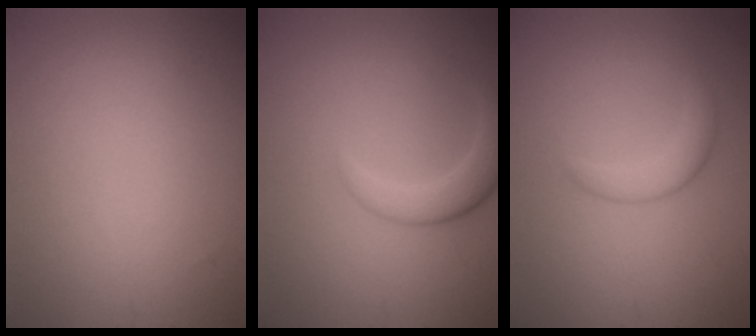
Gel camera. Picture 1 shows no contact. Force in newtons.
{"total": 2.4, "press": 2.4, "slide": 0.1}
{"total": 1.9, "press": 1.9, "slide": 0.1}